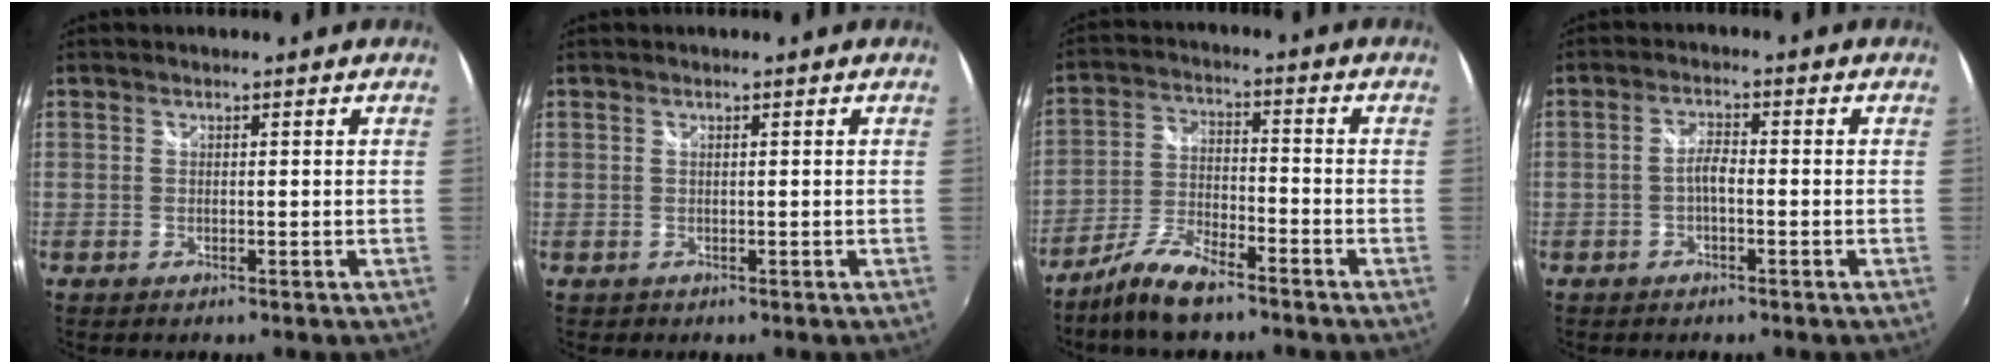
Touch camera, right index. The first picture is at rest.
{"total": 0.5, "force": [0.0, 0.5, 0.0], "torque": [0.000, 0.001, 0.002]}
{"total": 9.0, "force": [-7.1, 2.3, 5.1], "torque": [-0.111, -0.002, -0.136]}
{"total": 2.5, "force": [-1.0, 0.7, 2.2], "torque": [-0.048, 0.008, -0.020]}